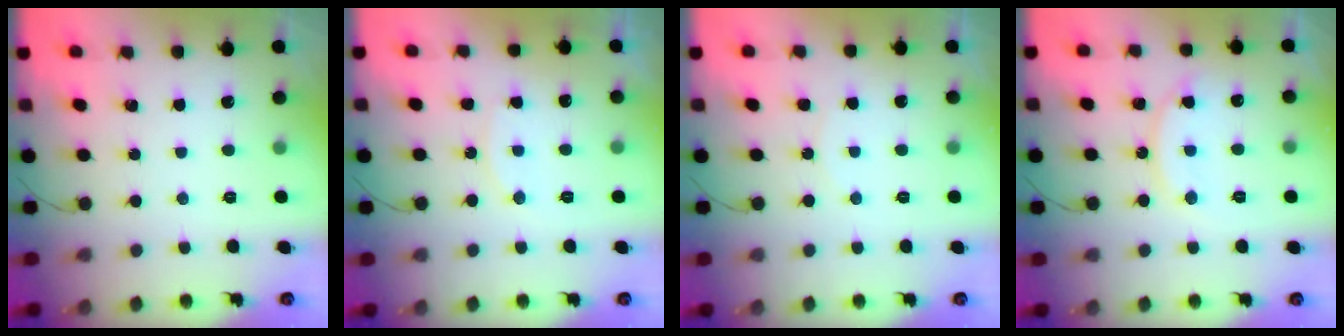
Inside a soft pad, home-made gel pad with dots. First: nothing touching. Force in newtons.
{"total": 6.9, "press": 6.9, "slide": 0.3}
{"total": 2.8, "press": 2.8, "slide": 0.6}
{"total": 11.6, "press": 11.5, "slide": 0.8}